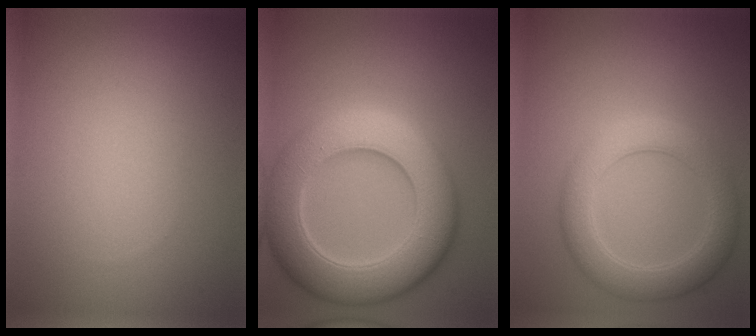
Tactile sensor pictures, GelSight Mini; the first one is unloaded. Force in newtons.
{"total": 10.3, "press": 10.3, "slide": 0.9}
{"total": 4.6, "press": 4.6, "slide": 0.2}